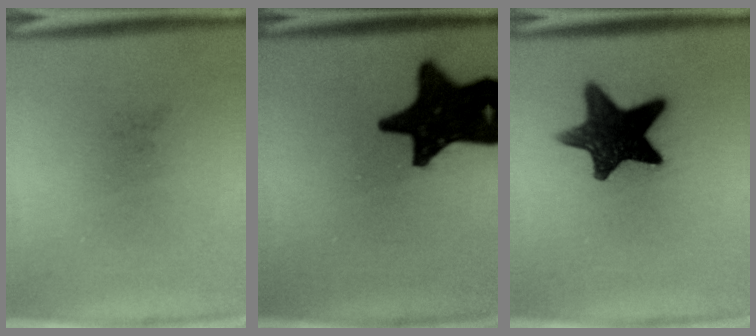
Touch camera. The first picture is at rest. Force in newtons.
{"total": 18.9}
{"total": 13.8}